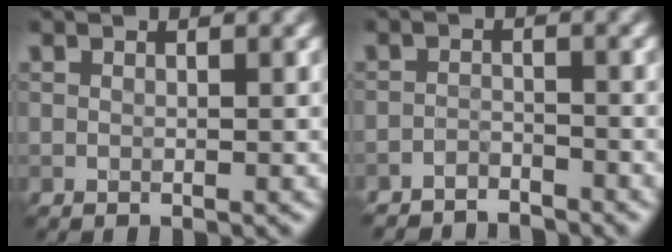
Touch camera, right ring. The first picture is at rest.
{"total": 2.8, "force": [-2.7, 0.5, 0.3], "torque": [-0.002, -0.003, -0.053]}